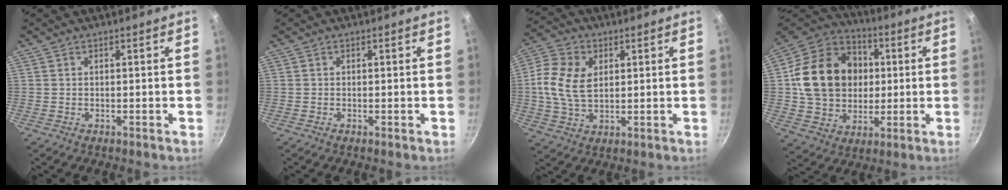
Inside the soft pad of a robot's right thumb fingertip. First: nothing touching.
{"total": 0.0}
{"total": 10.9, "force": [1.7, 7.2, 8.0], "torque": [-0.161, 0.004, 0.032]}
{"total": 20.1, "force": [1.7, 16.3, 11.6], "torque": [-0.186, 0.020, 0.035]}